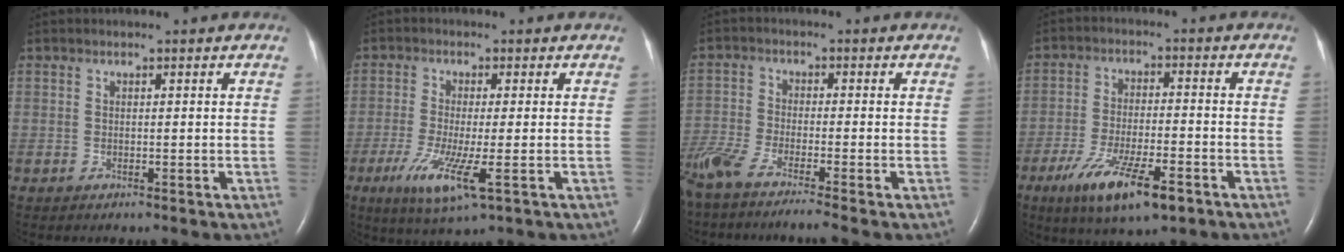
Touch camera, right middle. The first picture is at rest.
{"total": 7.9, "force": [-3.2, 0.7, 7.2], "torque": [-0.148, -0.026, -0.055]}
{"total": 9.8, "force": [-8.0, -0.4, 5.6], "torque": [-0.108, -0.028, -0.141]}
{"total": 11.4, "force": [-6.5, 2.6, 9.0], "torque": [-0.166, -0.022, -0.105]}